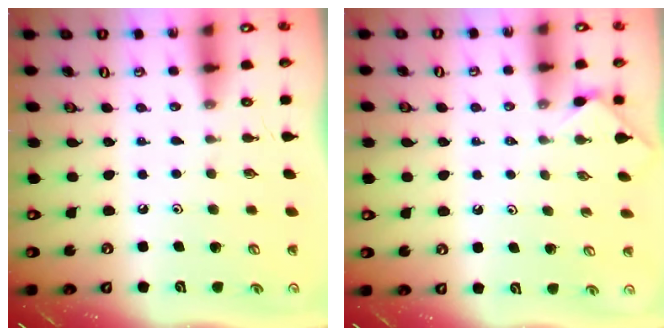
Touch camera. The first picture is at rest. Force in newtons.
{"total": 1.8, "press": 1.7, "slide": 0.4}